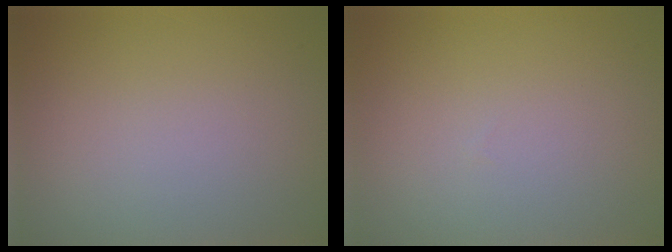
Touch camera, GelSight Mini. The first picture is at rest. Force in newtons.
{"total": 0.0}